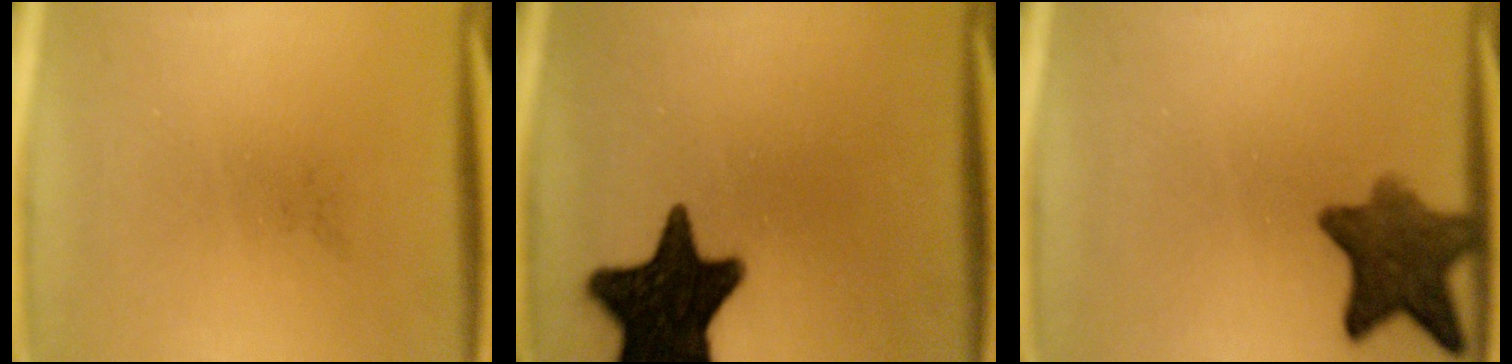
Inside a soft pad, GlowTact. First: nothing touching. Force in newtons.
{"total": 17.7}
{"total": 9.1}